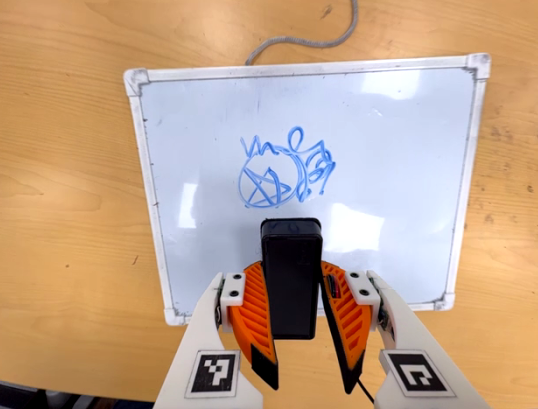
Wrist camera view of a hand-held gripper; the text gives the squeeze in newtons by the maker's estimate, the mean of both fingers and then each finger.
{"total": 9.2, "left": 8.0, "right": 10.5}